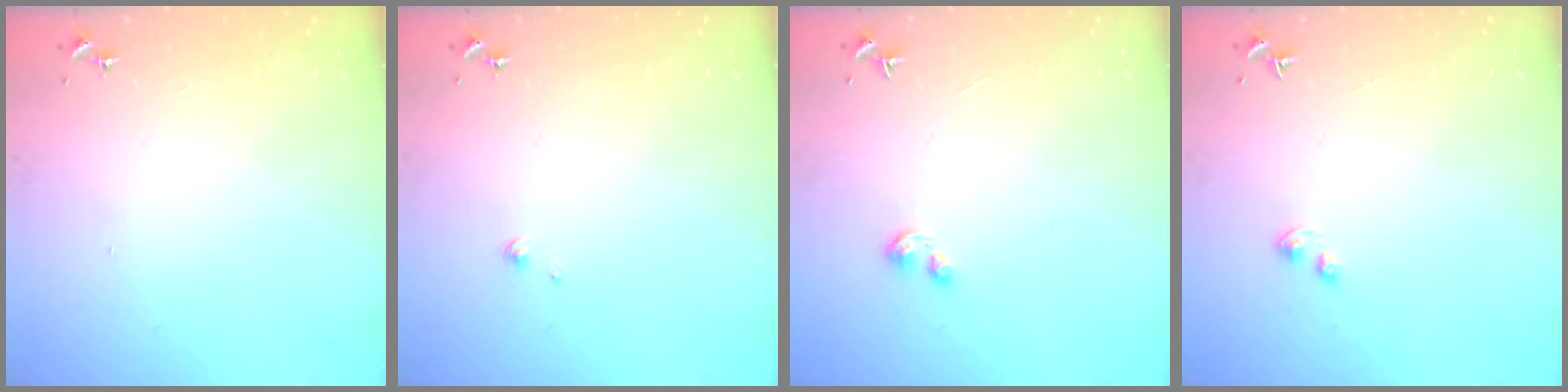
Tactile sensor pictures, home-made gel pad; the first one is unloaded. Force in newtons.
{"total": 1.4, "press": 1.4, "slide": 0.1}
{"total": 2.9, "press": 2.9, "slide": 0.5}
{"total": 1.6, "press": 1.5, "slide": 0.3}